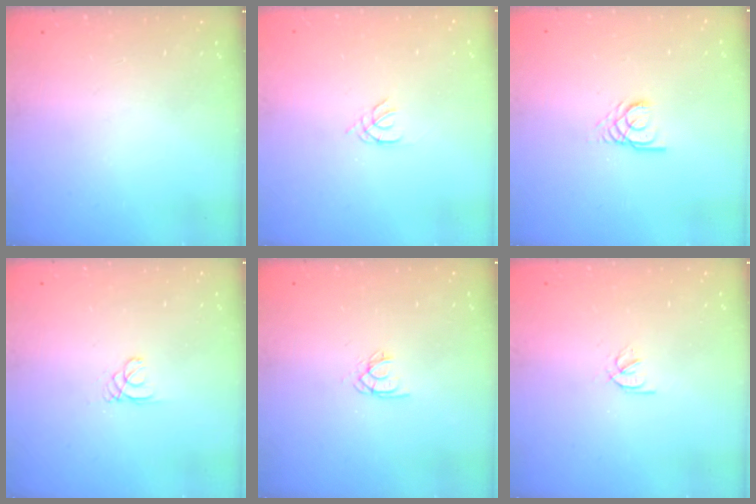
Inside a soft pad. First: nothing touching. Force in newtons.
{"total": 1.2, "press": 1.2, "slide": 0.3}
{"total": 2.7, "press": 2.7, "slide": 0.2}
{"total": 0.6, "press": 0.6, "slide": 0.1}
{"total": 2.0, "press": 2.0, "slide": 0.4}
{"total": 2.2, "press": 2.2, "slide": 0.2}